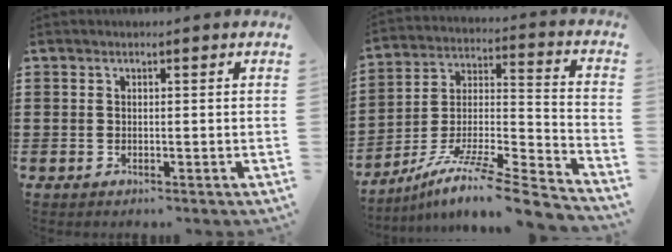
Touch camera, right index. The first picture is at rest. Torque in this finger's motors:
{"motor_torque": [0.52, 0.47, -0.31, 0.02]}